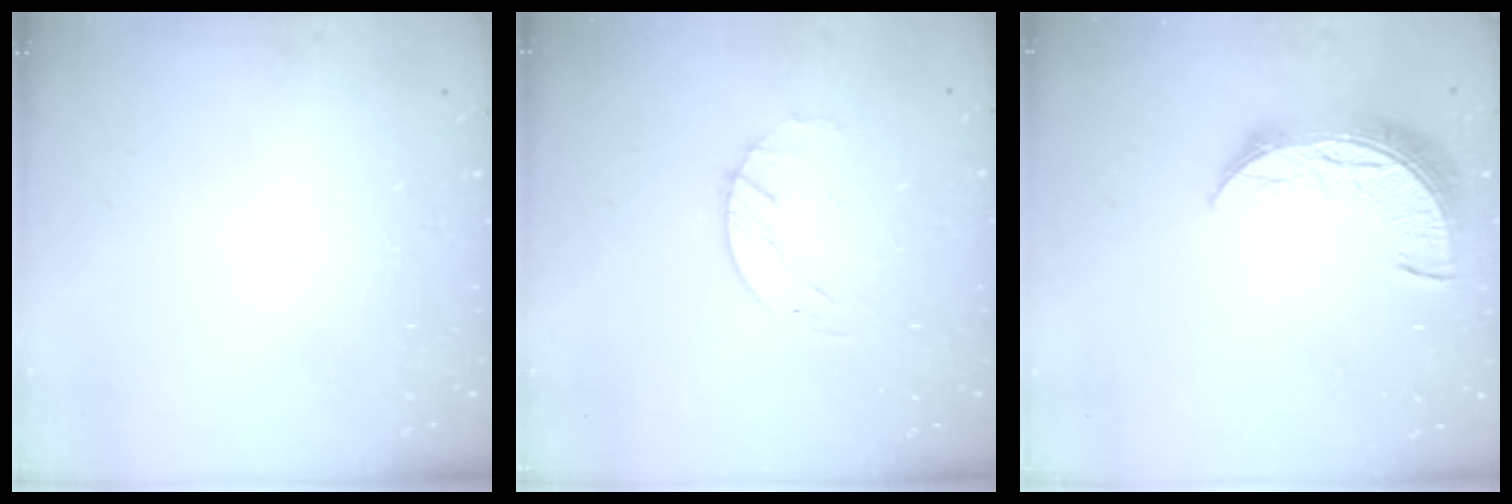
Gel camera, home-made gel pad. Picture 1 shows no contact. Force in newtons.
{"total": 2.1, "press": 2.1, "slide": 0.3}
{"total": 11.2, "press": 11.1, "slide": 0.9}